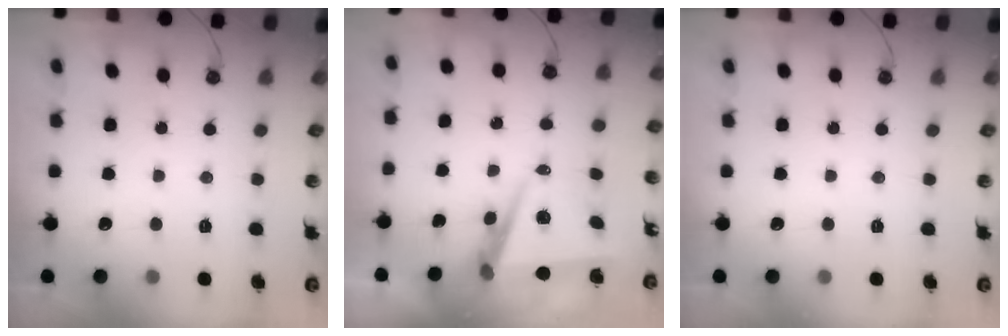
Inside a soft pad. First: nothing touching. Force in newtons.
{"total": 7.3, "press": 6.1, "slide": 4.1}
{"total": 0.0}